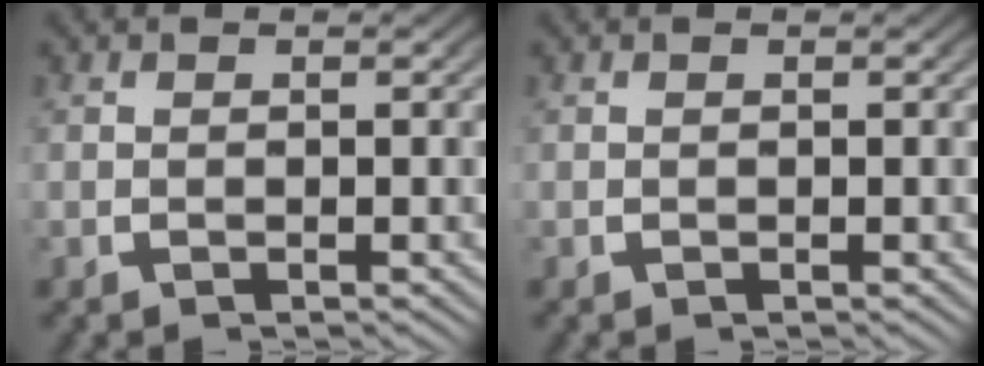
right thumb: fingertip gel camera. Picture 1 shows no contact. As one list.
[{"total": 0.0}]